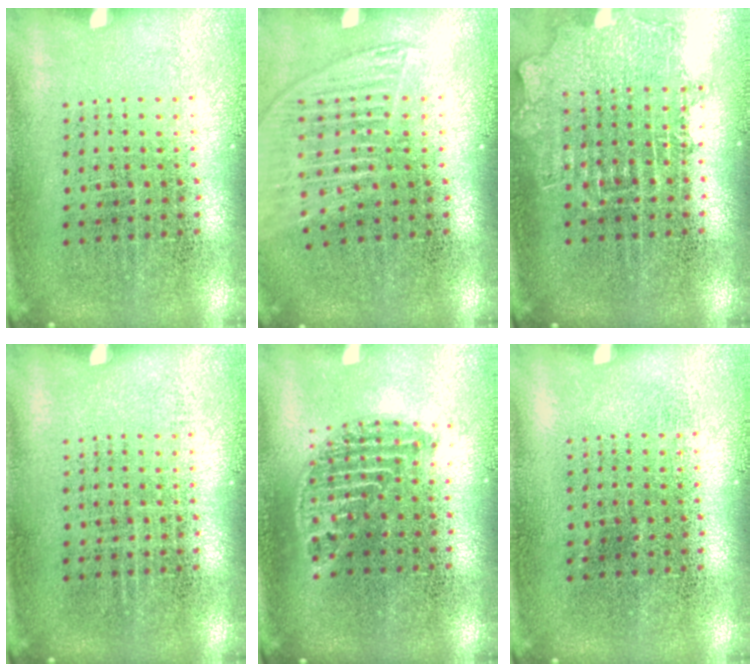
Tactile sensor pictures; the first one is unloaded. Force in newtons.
{"total": 1.5, "press": 1.3, "slide": 0.7}
{"total": 1.2, "press": 1.1, "slide": 0.5}
{"total": 0.0}
{"total": 1.1, "press": 1.0, "slide": 0.4}
{"total": 0.0}